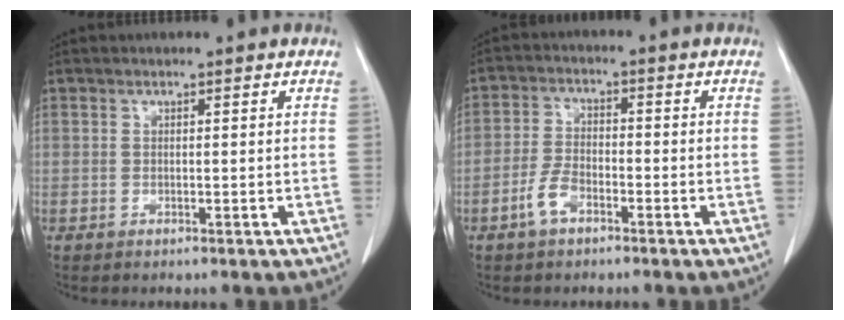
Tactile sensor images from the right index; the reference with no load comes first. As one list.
[{"total": 4.5, "force": [-2.6, 2.2, 3.0], "torque": [-0.068, 0.006, -0.053]}]